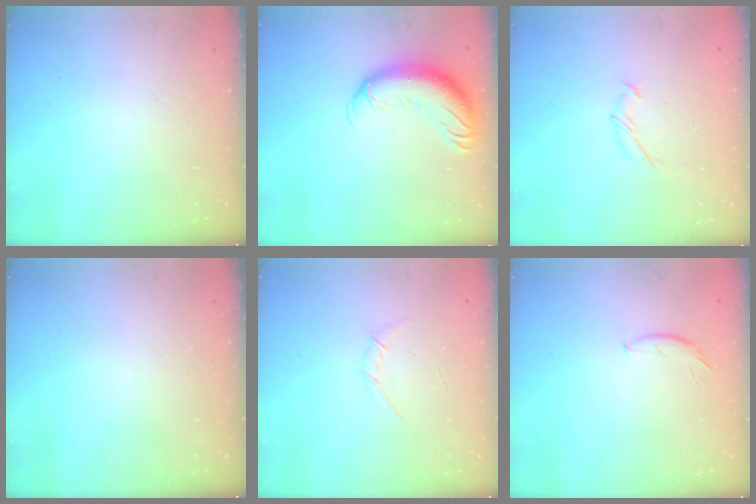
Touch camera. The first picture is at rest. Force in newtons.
{"total": 14.0, "press": 13.6, "slide": 3.3}
{"total": 5.4, "press": 5.4, "slide": 1.0}
{"total": 0.0}
{"total": 4.2, "press": 4.2, "slide": 0.8}
{"total": 5.5, "press": 5.5, "slide": 0.5}